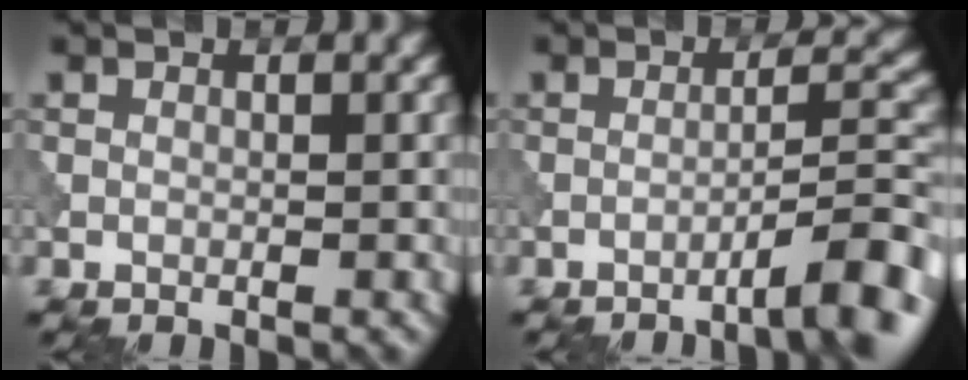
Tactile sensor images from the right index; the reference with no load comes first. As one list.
[{"total": 6.0, "force": [-3.8, 0.9, 4.6], "torque": [-0.054, 0.021, -0.062]}]